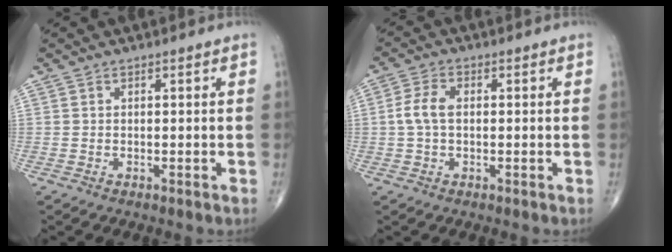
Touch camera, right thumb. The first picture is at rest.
{"total": 4.5, "force": [0.1, 2.6, 3.6], "torque": [-0.084, 0.011, -0.003]}